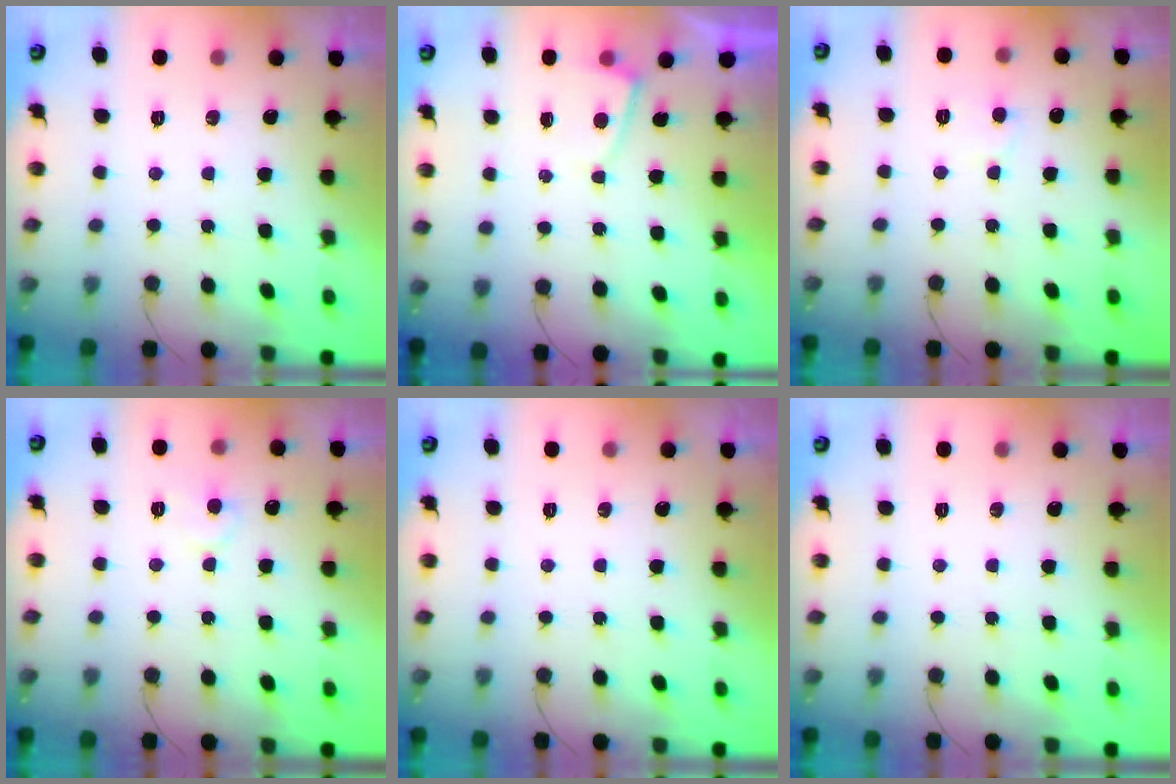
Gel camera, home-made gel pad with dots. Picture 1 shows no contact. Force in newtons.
{"total": 2.0, "press": 2.0, "slide": 0.3}
{"total": 5.1, "press": 5.1, "slide": 0.5}
{"total": 6.5, "press": 6.5, "slide": 0.3}
{"total": 0.0}
{"total": 0.0}